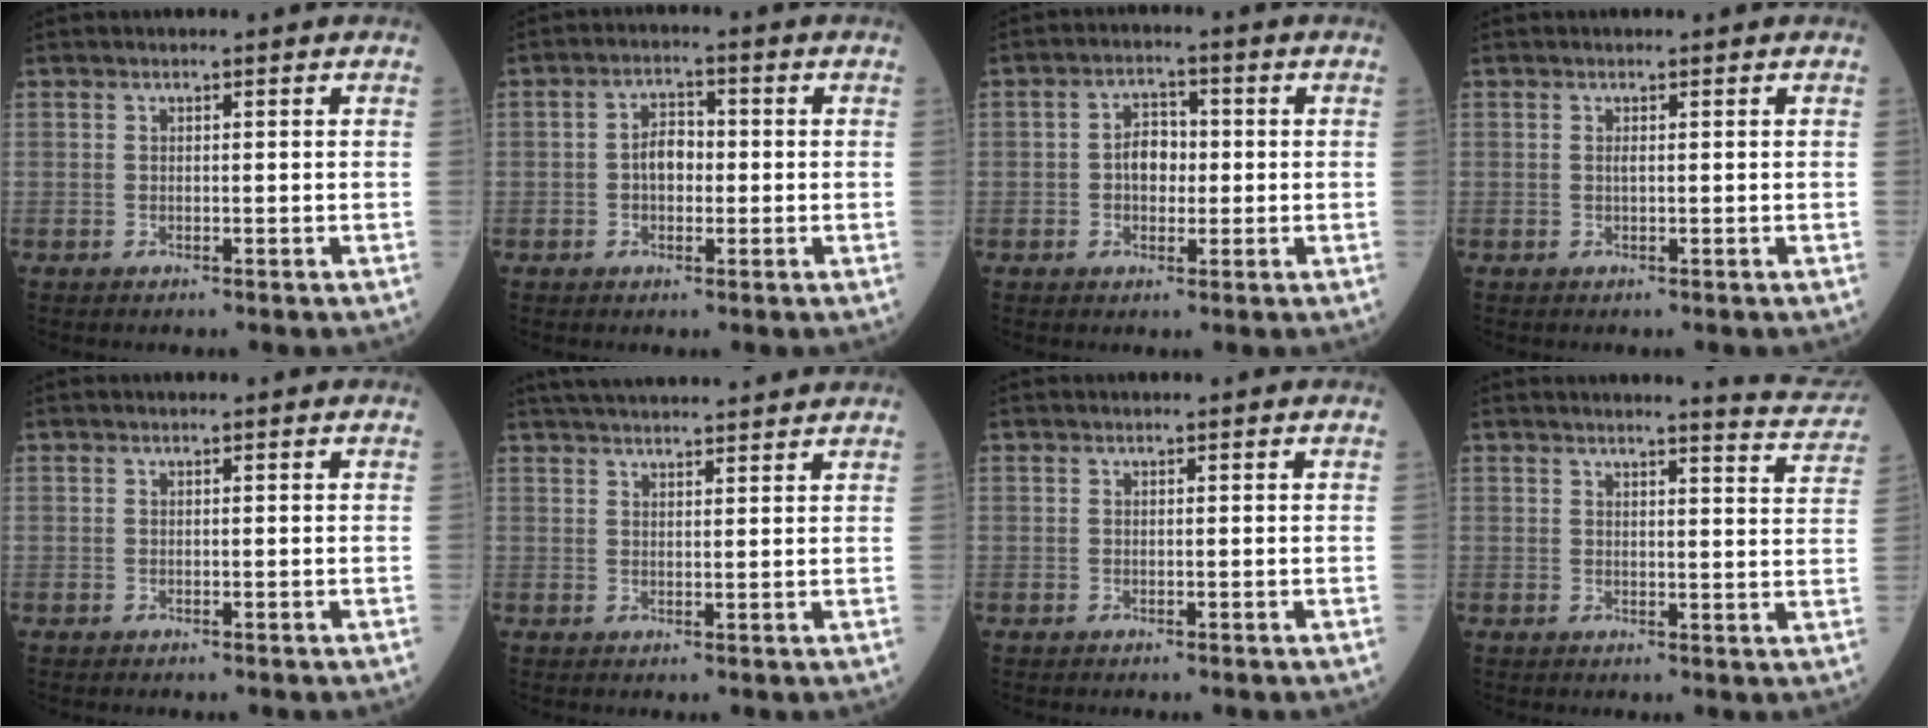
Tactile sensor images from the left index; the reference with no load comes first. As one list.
[{"total": 4.0, "force": [-0.4, 2.4, 3.1], "torque": [-0.059, 0.015, -0.009]}, {"total": 4.3, "force": [-0.2, 2.8, 3.2], "torque": [-0.060, 0.015, -0.004]}, {"total": 0.5, "force": [0.2, 0.0, 0.5], "torque": [-0.014, 0.000, 0.004]}, {"total": 0.0}, {"total": 13.4, "force": [12.4, 1.1, 4.9], "torque": [-0.084, 0.035, 0.177]}, {"total": 0.0}, {"total": 7.2, "force": [7.1, -0.3, 0.9], "torque": [-0.014, -0.037, 0.065]}]